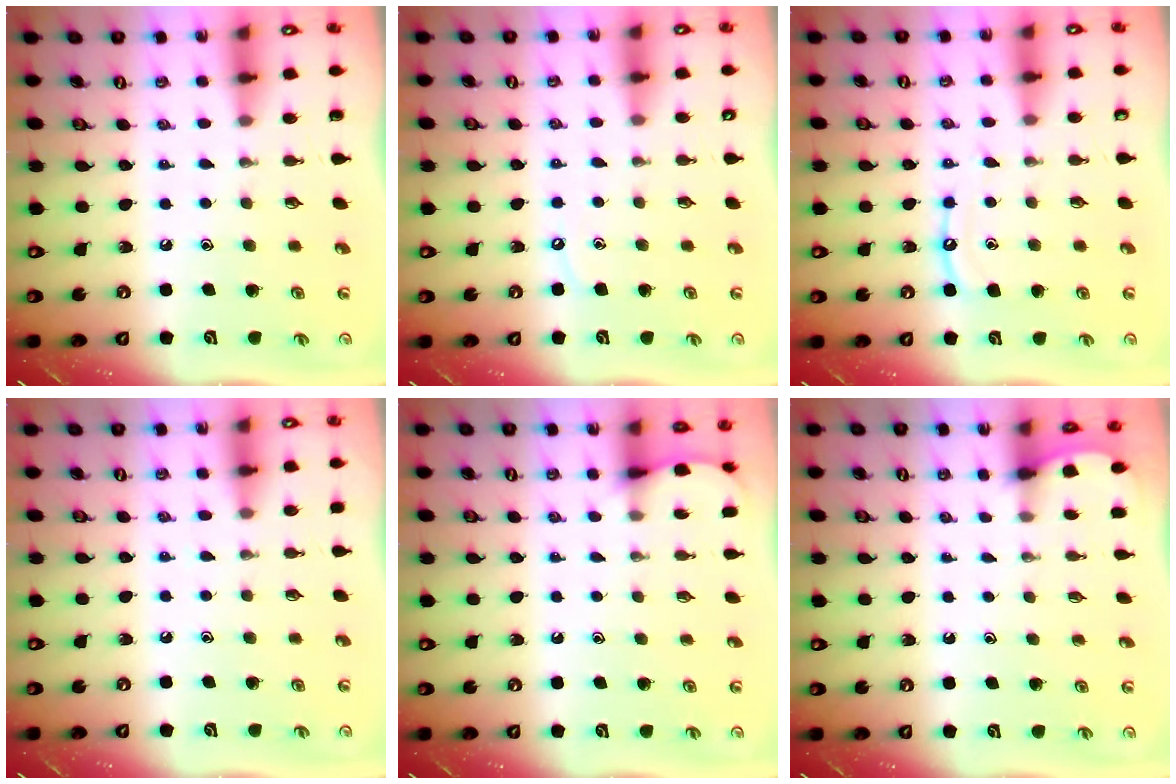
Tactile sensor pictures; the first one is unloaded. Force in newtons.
{"total": 3.4, "press": 3.4, "slide": 0.5}
{"total": 8.1, "press": 8.1, "slide": 0.7}
{"total": 2.9, "press": 2.9, "slide": 0.5}
{"total": 3.5, "press": 3.5, "slide": 0.5}
{"total": 1.9, "press": 1.9, "slide": 0.2}